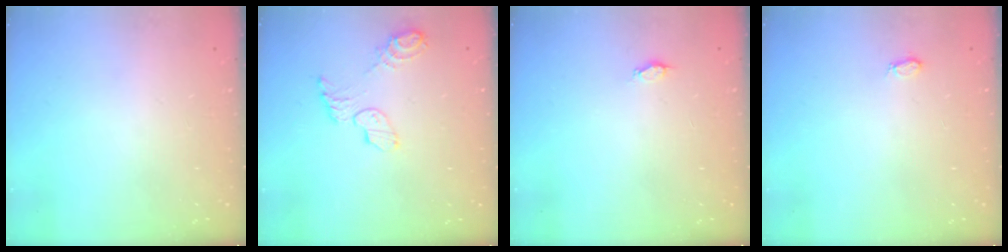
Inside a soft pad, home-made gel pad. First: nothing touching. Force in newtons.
{"total": 7.7, "press": 7.7, "slide": 0.5}
{"total": 1.8, "press": 1.8, "slide": 0.3}
{"total": 3.5, "press": 3.5, "slide": 0.5}